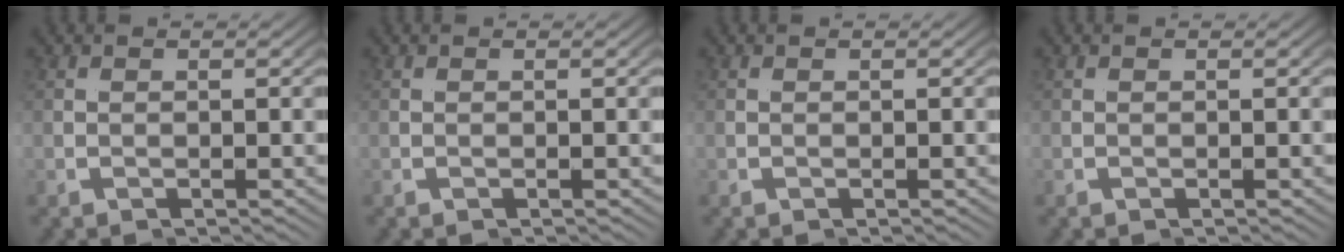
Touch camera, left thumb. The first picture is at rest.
{"total": 0.0}
{"total": 0.0}
{"total": 0.0}